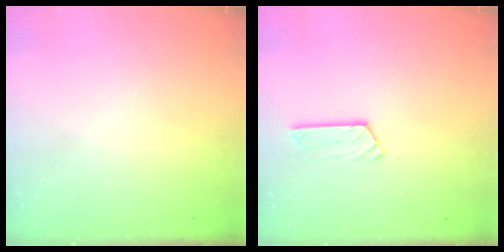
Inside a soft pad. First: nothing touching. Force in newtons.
{"total": 5.3, "press": 5.3, "slide": 0.2}